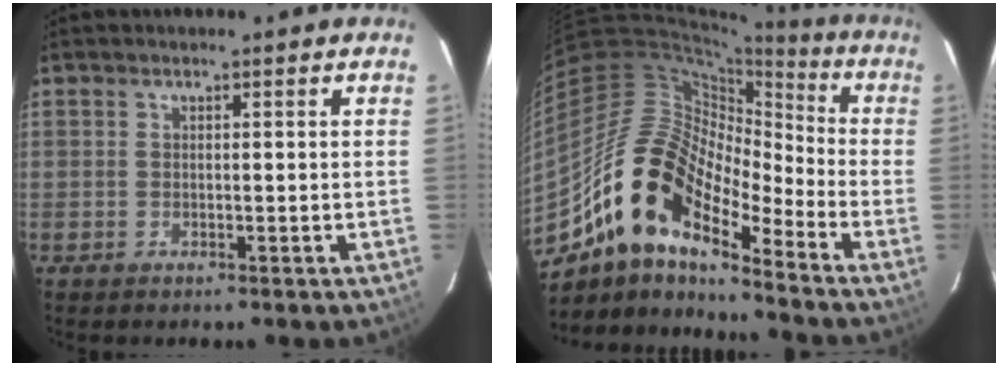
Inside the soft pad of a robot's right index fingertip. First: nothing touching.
{"total": 17.8, "force": [-11.8, 6.6, 11.6], "torque": [-0.198, -0.005, -0.239]}